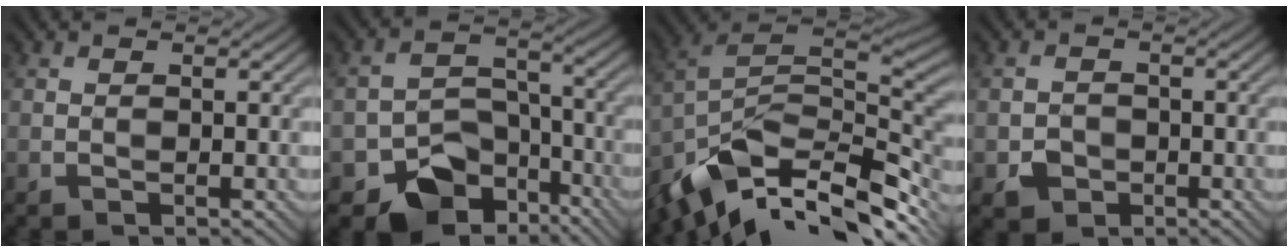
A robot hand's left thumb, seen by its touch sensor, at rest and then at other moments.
{"total": 9.3, "force": [-5.6, 6.3, 4.0], "torque": [-0.056, -0.016, -0.093]}
{"total": 14.6, "force": [-8.0, 7.0, 10.1], "torque": [-0.214, -0.008, -0.143]}
{"total": 2.4, "force": [-1.1, 2.1, 0.5], "torque": [-0.002, -0.002, -0.019]}